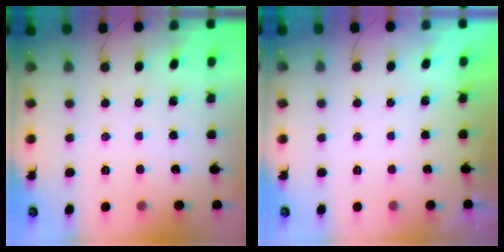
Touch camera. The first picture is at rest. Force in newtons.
{"total": 1.9, "press": 0.1, "slide": 1.9}